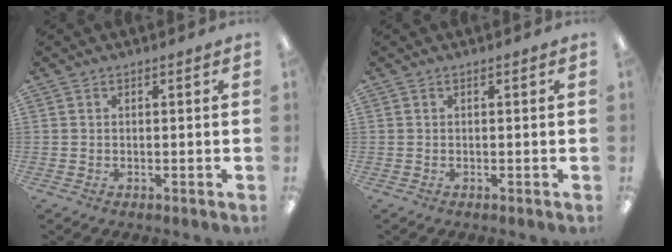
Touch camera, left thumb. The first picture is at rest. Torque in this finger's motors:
{"motor_torque": [0.00, 0.00, 0.07, 0.07, 0.00]}